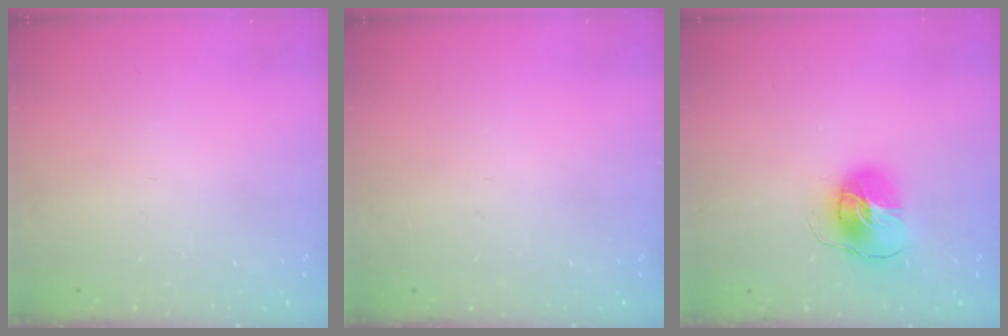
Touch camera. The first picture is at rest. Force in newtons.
{"total": 0.0}
{"total": 9.1, "press": 9.1, "slide": 0.8}